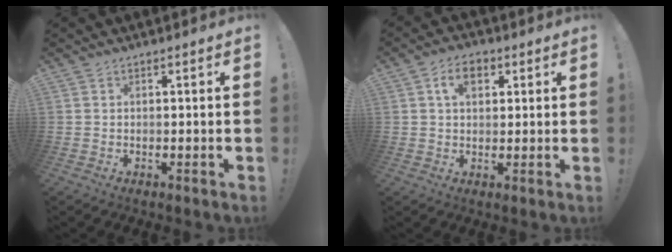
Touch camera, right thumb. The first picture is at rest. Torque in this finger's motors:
{"motor_torque": [0.13, 1.28, 0.73, -0.05, -0.01]}